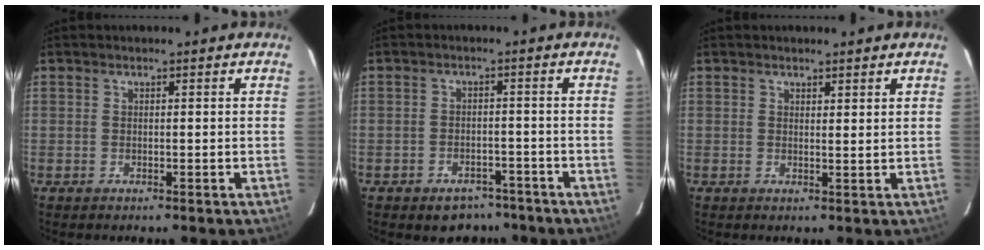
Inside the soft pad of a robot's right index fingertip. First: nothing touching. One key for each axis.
{"total": 4.9, "fx": -3.8, "fy": 2.9, "fz": 1.3, "tx": -0.014, "ty": 0.009, "tz": -0.049}
{"total": 1.4, "fx": 1.3, "fy": 0.2, "fz": 0.5, "tx": -0.008, "ty": -0.006, "tz": 0.018}